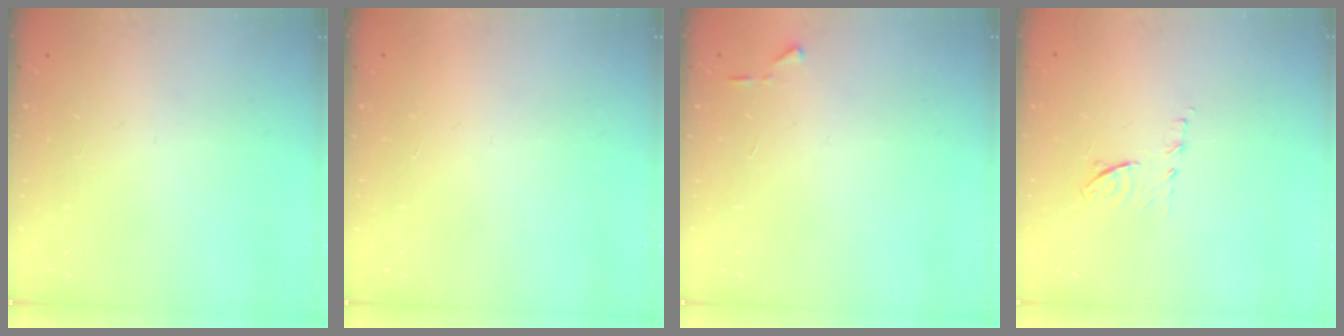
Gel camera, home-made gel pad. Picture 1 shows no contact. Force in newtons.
{"total": 1.5, "press": 1.5, "slide": 0.1}
{"total": 4.1, "press": 4.0, "slide": 0.5}
{"total": 6.8, "press": 6.8, "slide": 0.9}